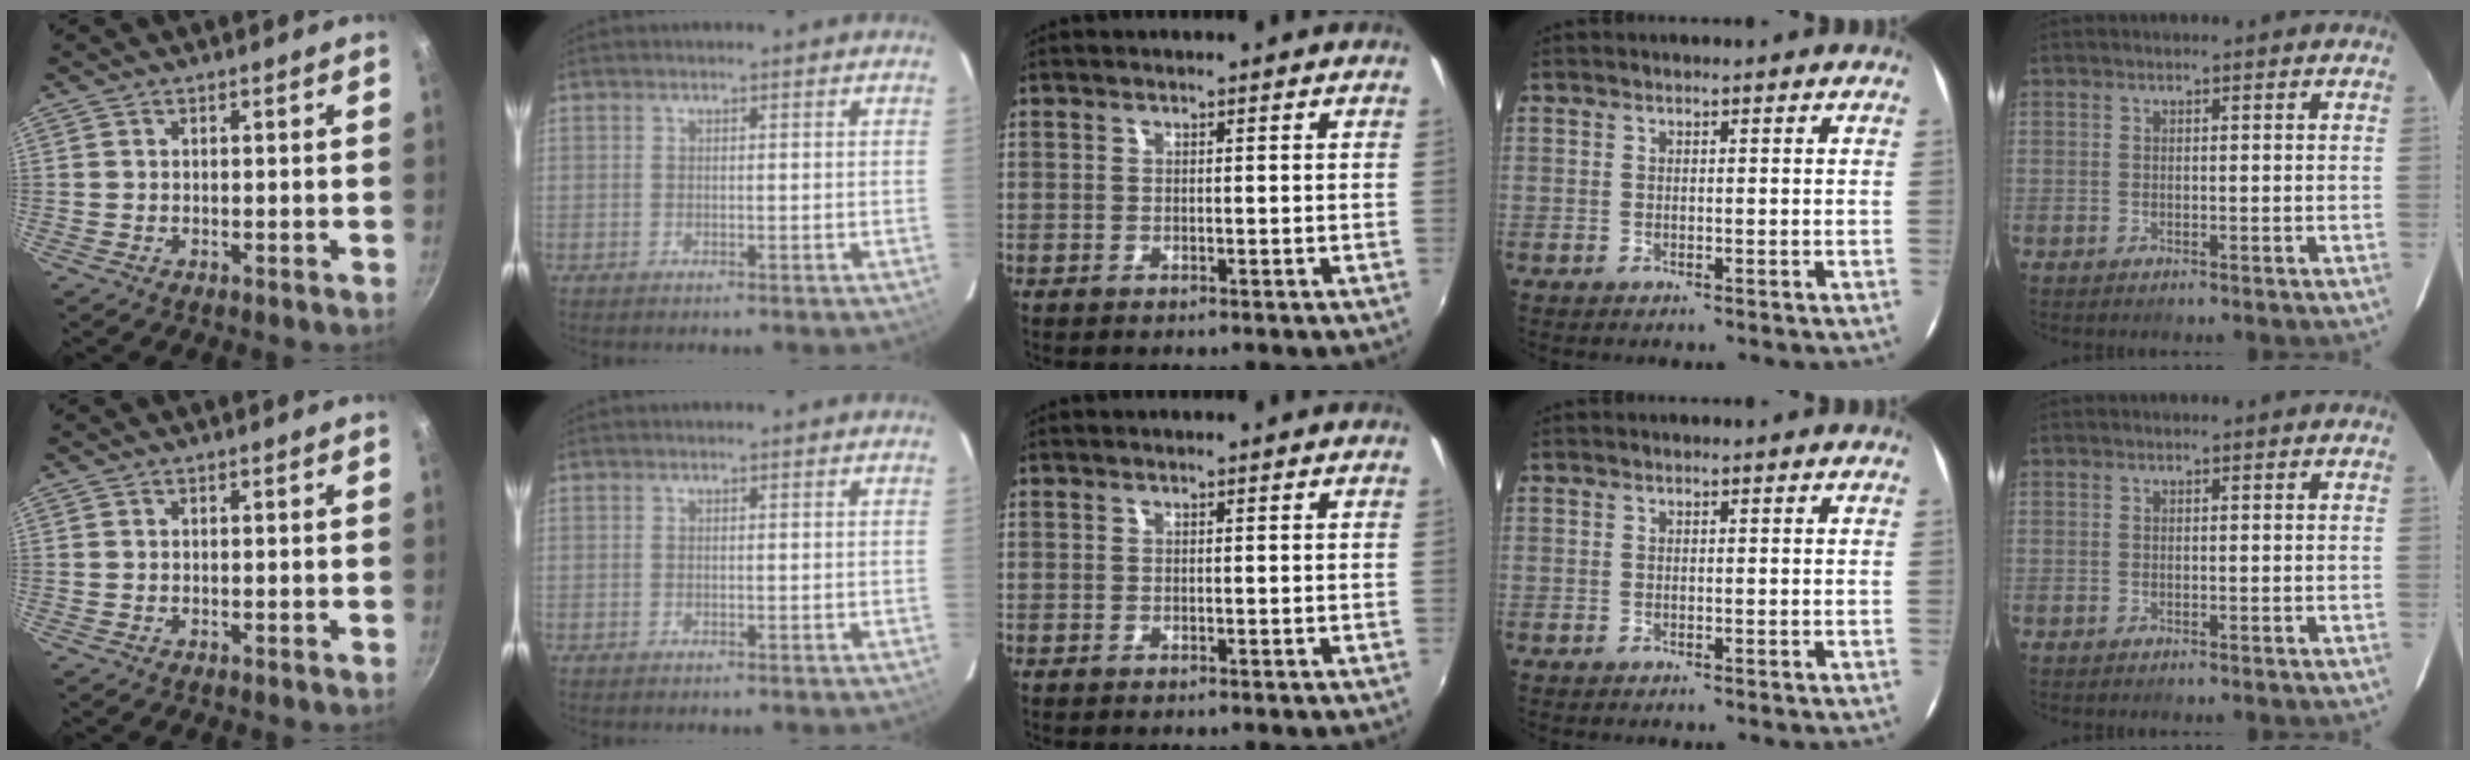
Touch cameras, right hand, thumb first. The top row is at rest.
{}